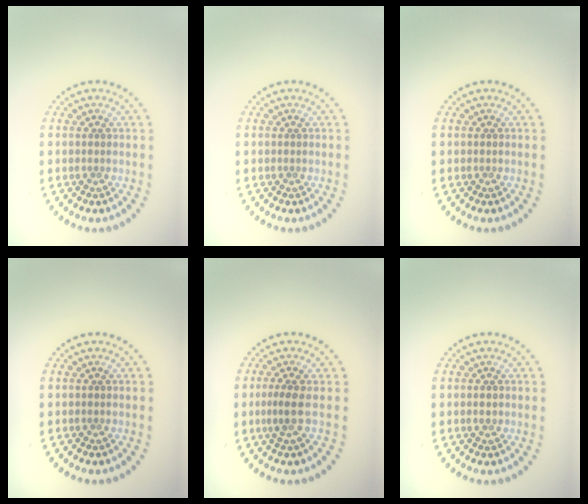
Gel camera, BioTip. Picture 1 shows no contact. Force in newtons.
{"total": 0.0}
{"total": 0.0}
{"total": 0.0}
{"total": 1.9, "press": 1.3, "slide": 1.3}
{"total": 1.0, "press": 1.0, "slide": 0.1}